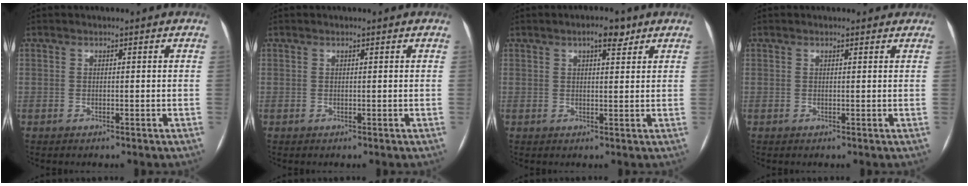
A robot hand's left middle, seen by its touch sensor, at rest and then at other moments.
{"total": 0.0}
{"total": 3.6, "force": [2.3, 1.2, 2.5], "torque": [-0.038, 0.008, 0.033]}
{"total": 1.6, "force": [1.3, 0.7, 0.6], "torque": [-0.011, 0.010, 0.013]}